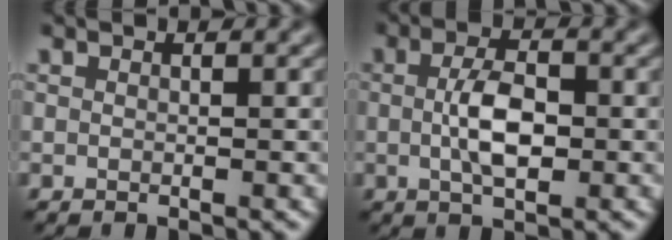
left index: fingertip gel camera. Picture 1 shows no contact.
{"total": 4.1, "force": [-0.2, 1.8, 3.6], "torque": [-0.073, 0.002, -0.004]}